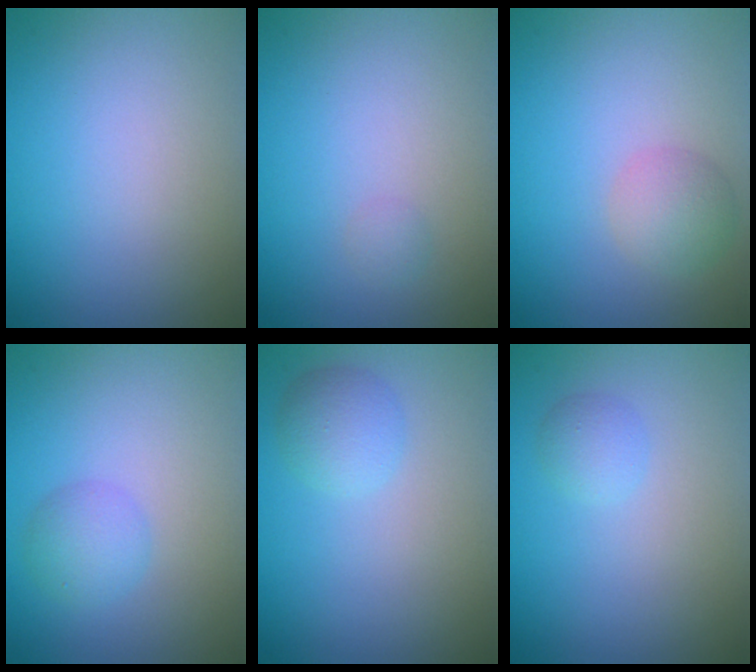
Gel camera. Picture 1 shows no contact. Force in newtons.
{"total": 0.7, "press": 0.7, "slide": 0.0}
{"total": 2.6, "press": 2.6, "slide": 0.1}
{"total": 2.2, "press": 2.2, "slide": 0.1}
{"total": 2.2, "press": 2.2, "slide": 0.1}
{"total": 1.4, "press": 1.4, "slide": 0.1}